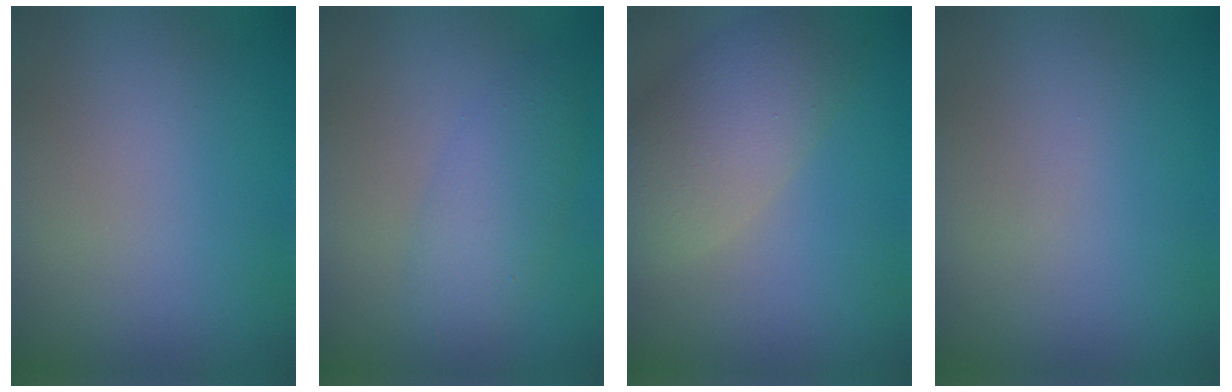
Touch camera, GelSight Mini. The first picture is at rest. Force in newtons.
{"total": 3.4, "press": 3.4, "slide": 0.1}
{"total": 5.5, "press": 5.5, "slide": 0.4}
{"total": 0.0}